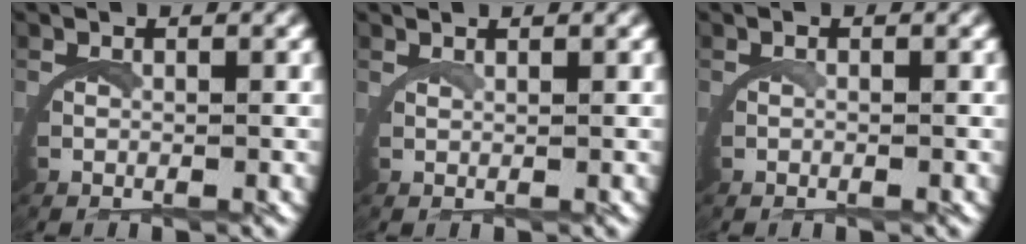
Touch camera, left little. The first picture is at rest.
{"total": 1.5, "force": [1.1, -1.0, -0.1], "torque": [0.000, 0.004, 0.020]}
{"total": 0.0}